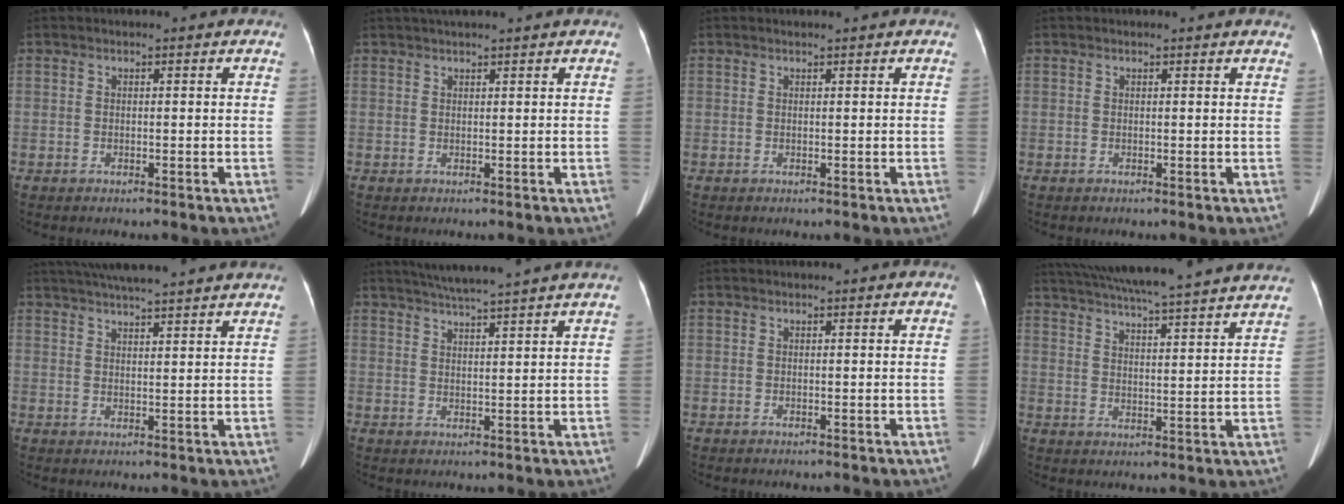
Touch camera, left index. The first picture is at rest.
{"total": 4.9, "force": [4.2, -0.2, 2.4], "torque": [-0.034, 0.036, 0.063]}
{"total": 0.6, "force": [0.6, -0.1, 0.2], "torque": [-0.005, 0.004, 0.014]}
{"total": 2.9, "force": [2.8, 0.3, 0.9], "torque": [-0.011, 0.007, 0.017]}
{"total": 15.3, "force": [13.5, 0.7, 7.1], "torque": [-0.122, 0.041, 0.184]}
{"total": 10.2, "force": [8.9, -1.3, 4.8], "torque": [-0.079, 0.019, 0.121]}
{"total": 0.0}
{"total": 26.6, "force": [23.9, 0.8, 11.5], "torque": [-0.197, 0.001, 0.317]}